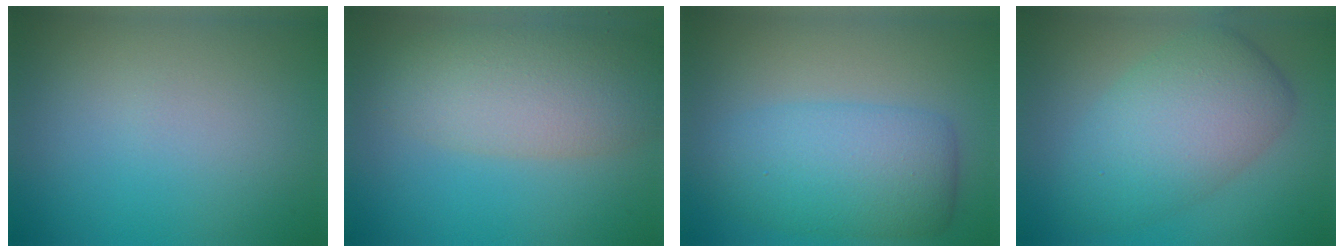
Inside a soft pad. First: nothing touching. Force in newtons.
{"total": 7.0, "press": 7.0, "slide": 0.5}
{"total": 6.6, "press": 6.6, "slide": 0.2}
{"total": 7.3, "press": 7.3, "slide": 0.4}